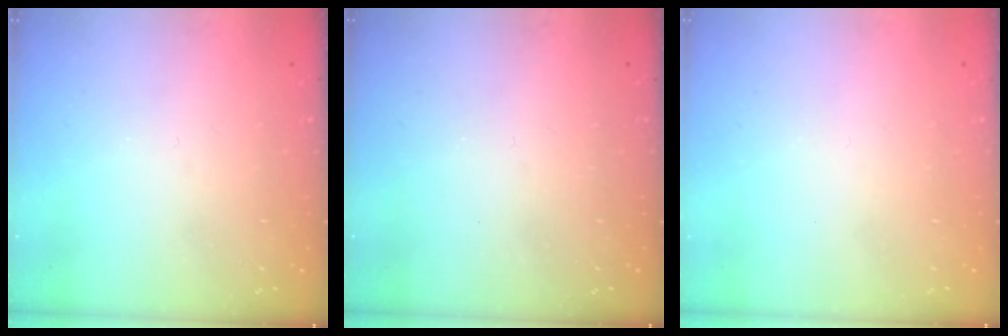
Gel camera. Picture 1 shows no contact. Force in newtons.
{"total": 1.8, "press": 1.8, "slide": 0.4}
{"total": 1.7, "press": 1.7, "slide": 0.1}